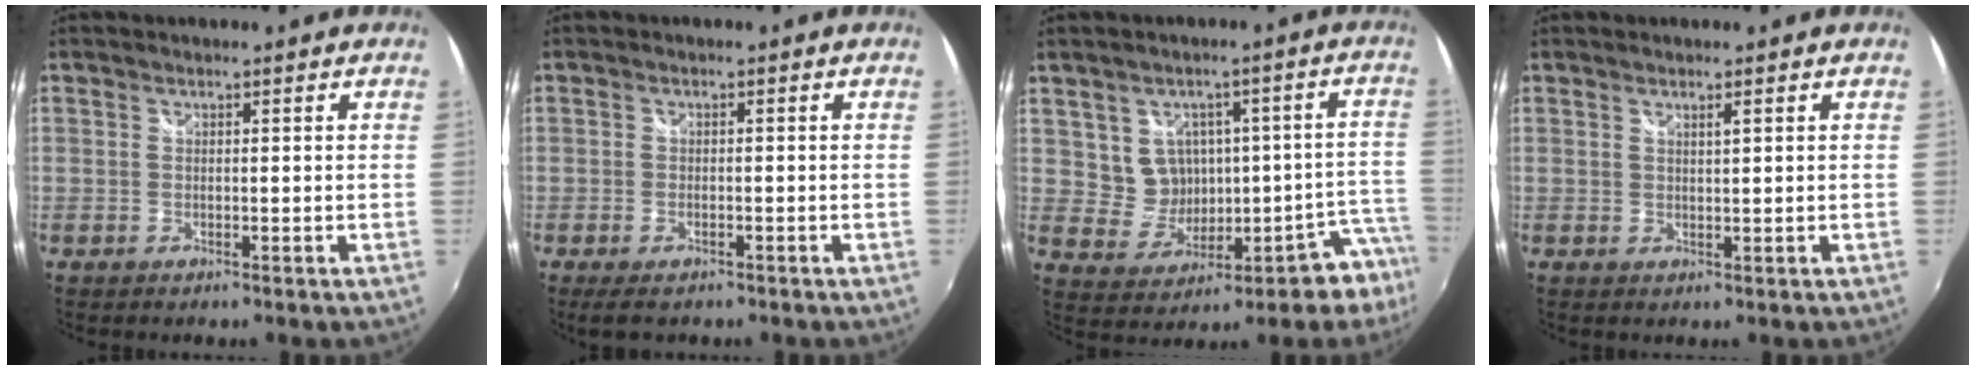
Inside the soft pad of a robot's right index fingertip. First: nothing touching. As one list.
[{"total": 4.3, "force": [-3.1, 1.8, 2.5], "torque": [-0.055, -0.016, -0.051]}, {"total": 10.0, "force": [-2.5, 8.3, 5.0], "torque": [-0.076, 0.024, -0.013]}, {"total": 1.1, "force": [0.7, -0.1, 0.8], "torque": [-0.011, 0.004, 0.016]}]